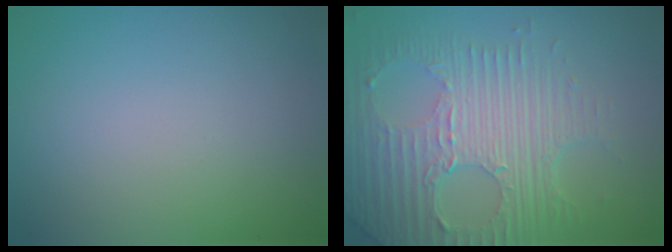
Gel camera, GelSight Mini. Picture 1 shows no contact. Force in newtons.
{"total": 7.5, "press": 5.2, "slide": 5.4}